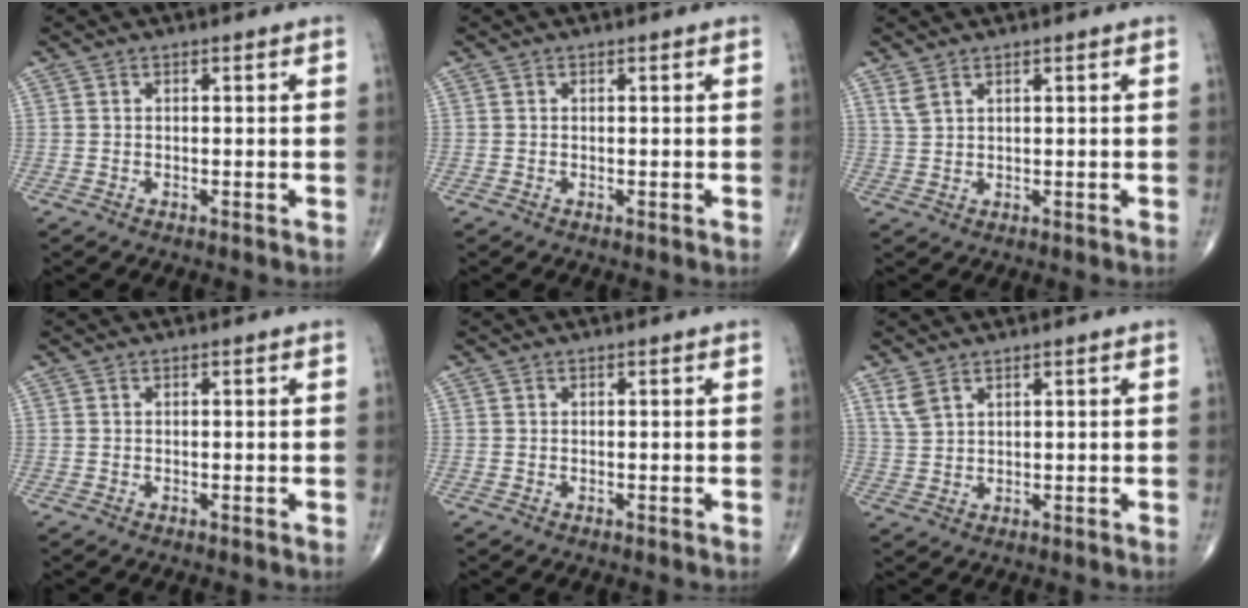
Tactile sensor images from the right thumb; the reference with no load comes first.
{"total": 0.0}
{"total": 2.2, "force": [1.6, 0.8, 1.3], "torque": [-0.031, 0.001, 0.041]}
{"total": 0.0}
{"total": 0.0}
{"total": 3.2, "force": [2.2, 1.5, 1.8], "torque": [-0.038, -0.004, 0.056]}